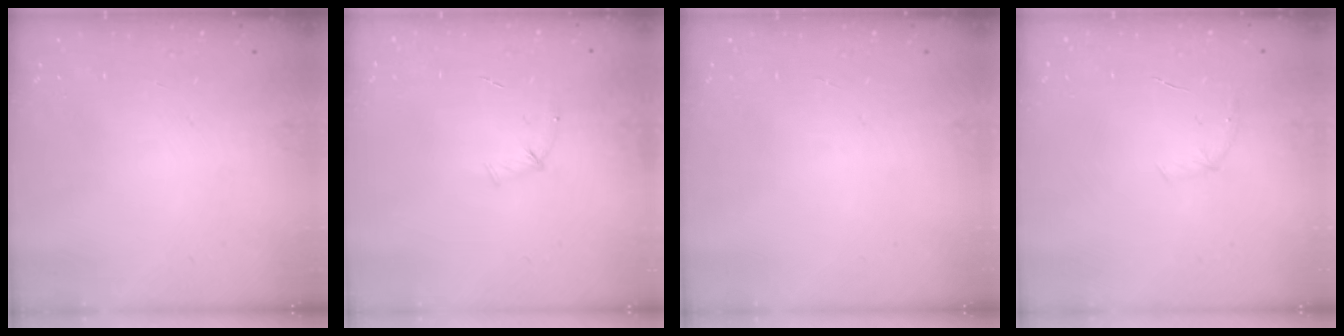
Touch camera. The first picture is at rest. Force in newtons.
{"total": 4.9, "press": 4.7, "slide": 1.2}
{"total": 0.0}
{"total": 3.8, "press": 3.6, "slide": 1.2}